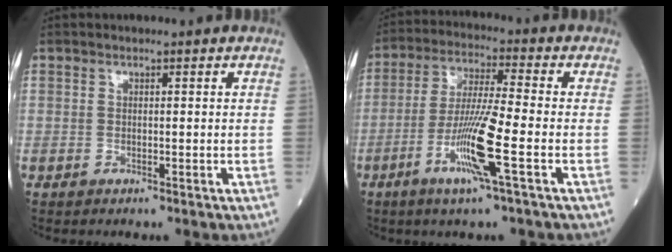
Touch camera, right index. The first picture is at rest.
{"total": 10.6, "force": [-3.9, -0.5, 9.9], "torque": [-0.194, -0.014, -0.078]}